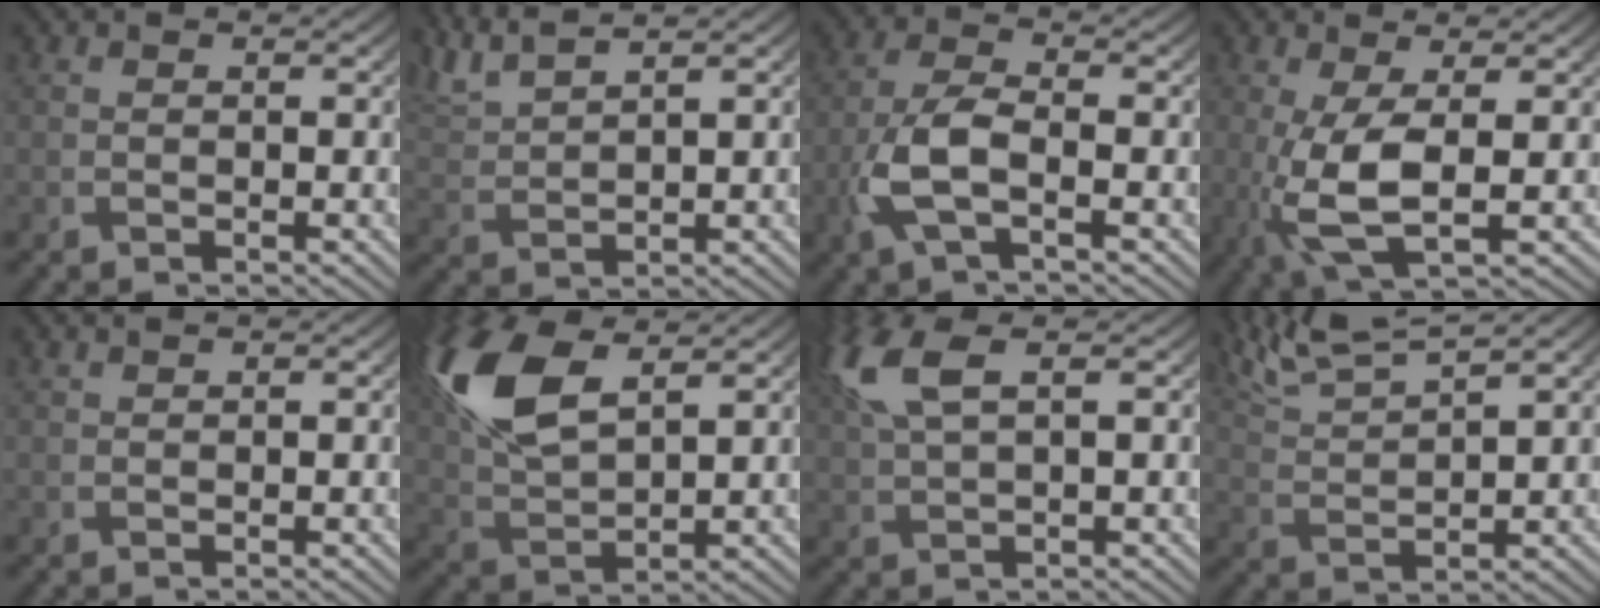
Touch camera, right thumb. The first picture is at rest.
{"total": 5.4, "force": [4.5, 1.0, 2.8], "torque": [-0.068, 0.018, 0.096]}
{"total": 6.5, "force": [-2.6, 2.5, 5.4], "torque": [-0.131, -0.002, -0.059]}
{"total": 7.5, "force": [-0.9, 2.5, 7.1], "torque": [-0.163, -0.005, -0.021]}
{"total": 0.6, "force": [0.6, 0.0, 0.1], "torque": [-0.005, 0.003, 0.015]}
{"total": 12.3, "force": [5.2, 5.5, 9.7], "torque": [-0.242, 0.018, 0.103]}
{"total": 7.0, "force": [2.8, 2.2, 5.9], "torque": [-0.152, 0.020, 0.058]}
{"total": 8.3, "force": [6.6, 1.4, 4.8], "torque": [-0.105, 0.020, 0.123]}